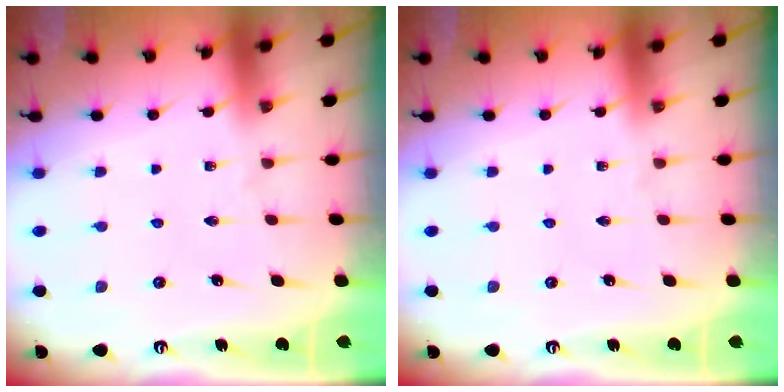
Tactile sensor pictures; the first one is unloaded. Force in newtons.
{"total": 0.0}